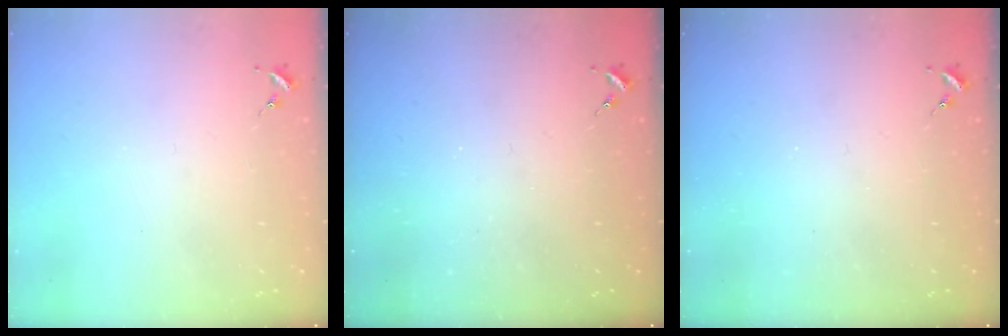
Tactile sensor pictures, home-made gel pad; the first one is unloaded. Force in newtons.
{"total": 0.0}
{"total": 0.0}